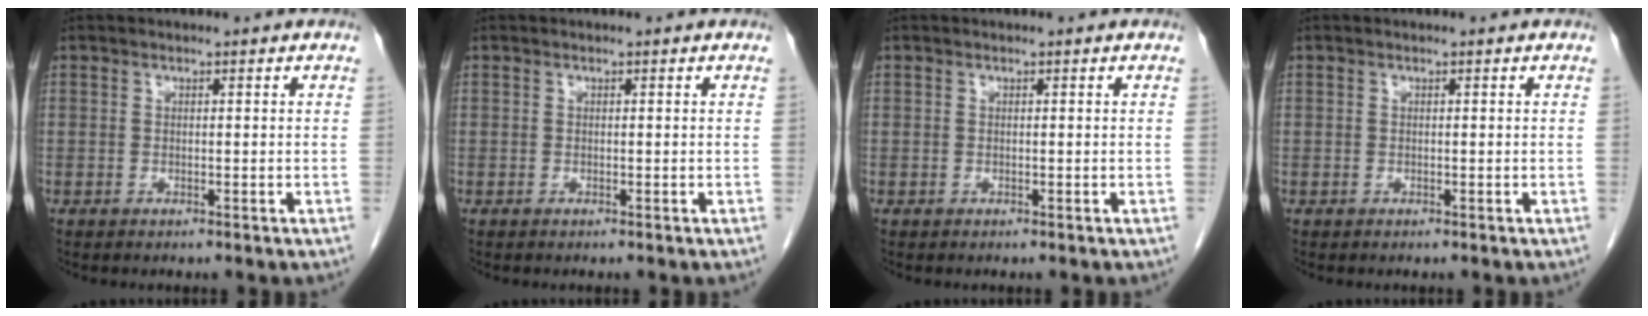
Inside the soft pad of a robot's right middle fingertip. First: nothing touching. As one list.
[{"total": 0.0}, {"total": 0.0}, {"total": 0.0}]